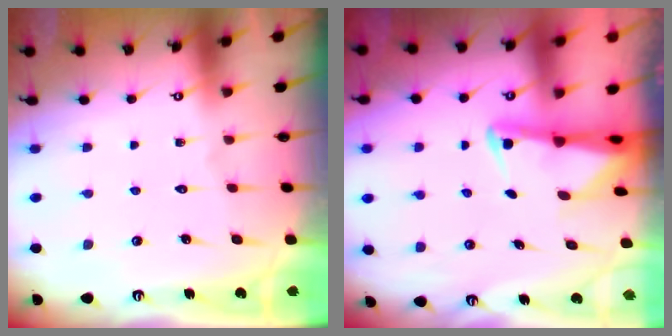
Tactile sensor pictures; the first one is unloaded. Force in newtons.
{"total": 2.6, "press": 2.5, "slide": 0.4}